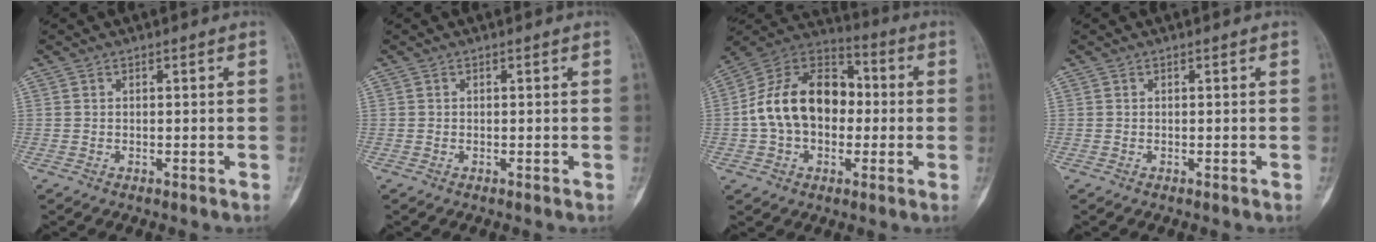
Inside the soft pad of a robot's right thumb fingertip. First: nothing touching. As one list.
[{"total": 0.0}, {"total": 18.2, "force": [-0.4, 12.8, 13.0], "torque": [-0.201, 0.041, -0.013]}, {"total": 0.0}]